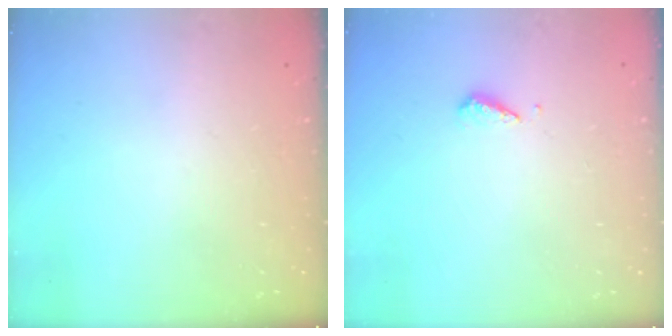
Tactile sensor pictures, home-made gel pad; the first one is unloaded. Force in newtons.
{"total": 4.4, "press": 4.4, "slide": 0.5}